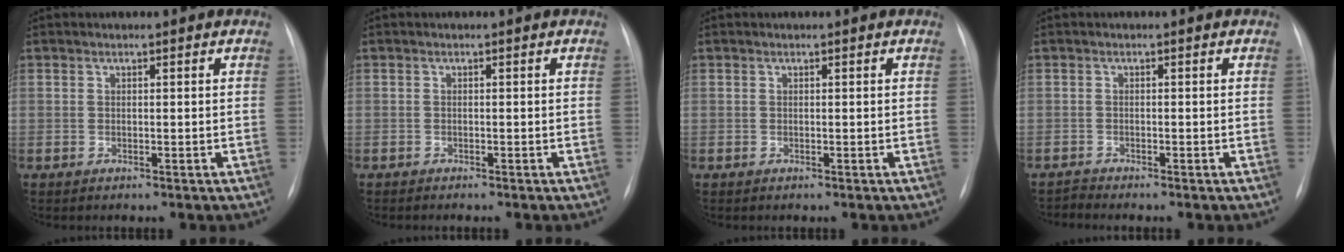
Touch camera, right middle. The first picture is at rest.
{"total": 1.1, "force": [-0.9, 0.1, 0.5], "torque": [-0.005, -0.002, -0.011]}
{"total": 0.0}
{"total": 1.1, "force": [-0.9, -0.5, -0.4], "torque": [0.008, -0.010, -0.016]}